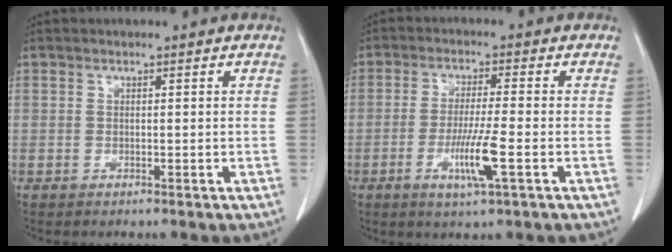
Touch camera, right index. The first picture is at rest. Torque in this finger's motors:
{"motor_torque": [1.72, -0.35, 0.85, 0.21]}